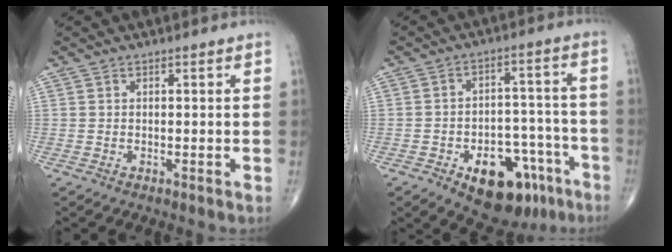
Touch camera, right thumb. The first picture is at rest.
{"total": 15.8, "force": [-8.3, 8.9, 10.0], "torque": [-0.099, 0.060, -0.109]}